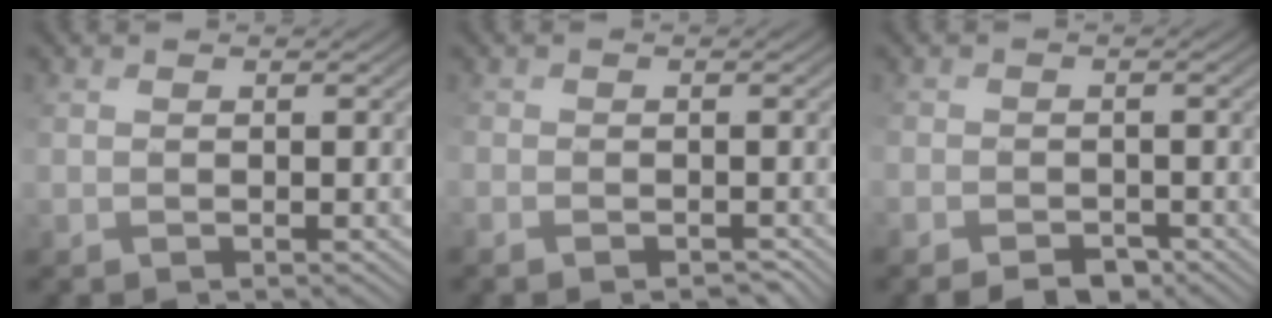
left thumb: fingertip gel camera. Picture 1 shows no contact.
{"total": 2.8, "force": [-2.1, 1.5, 1.1], "torque": [-0.019, -0.011, -0.033]}
{"total": 4.1, "force": [-2.9, 2.4, 1.6], "torque": [-0.028, -0.010, -0.052]}